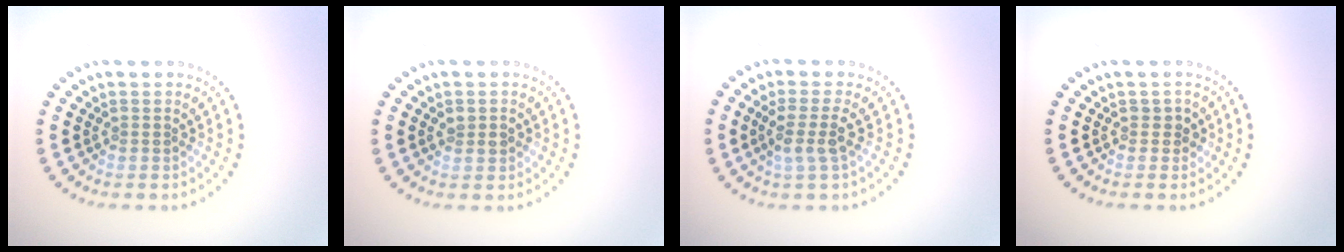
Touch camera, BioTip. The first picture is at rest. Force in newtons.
{"total": 1.4, "press": 1.4, "slide": 0.3}
{"total": 2.3, "press": 1.9, "slide": 1.3}
{"total": 1.1, "press": 1.1, "slide": 0.3}